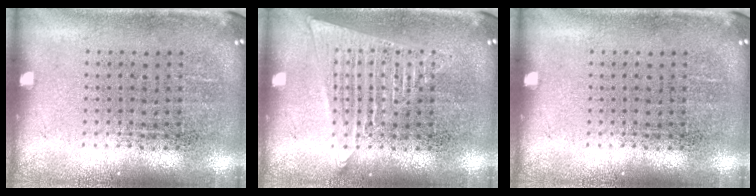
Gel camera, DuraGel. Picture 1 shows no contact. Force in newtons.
{"total": 2.2, "press": 2.2, "slide": 0.2}
{"total": 0.0}